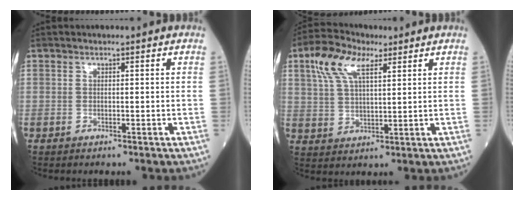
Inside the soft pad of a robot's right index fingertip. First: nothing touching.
{"total": 8.8, "force": [4.6, 3.4, 6.7], "torque": [-0.147, 0.019, 0.089]}